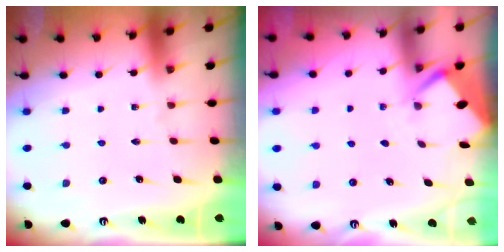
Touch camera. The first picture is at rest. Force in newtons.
{"total": 2.6, "press": 2.6, "slide": 0.4}